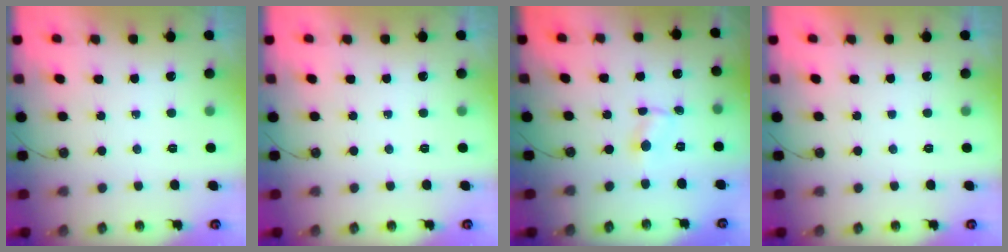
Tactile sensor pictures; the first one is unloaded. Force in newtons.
{"total": 0.0}
{"total": 0.7, "press": 0.7, "slide": 0.1}
{"total": 0.0}